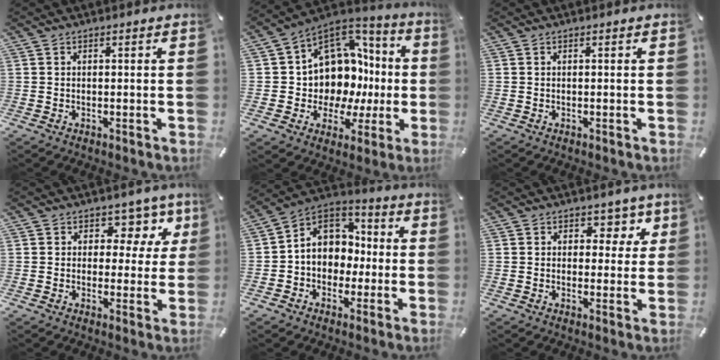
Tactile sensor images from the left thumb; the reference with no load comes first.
{"total": 11.9, "force": [2.0, 10.8, 4.4], "torque": [-0.060, -0.061, 0.054]}
{"total": 0.0}
{"total": 8.2, "force": [3.3, 6.2, 4.2], "torque": [-0.040, -0.028, 0.052]}
{"total": 9.9, "force": [0.4, 9.2, 3.6], "torque": [-0.087, 0.005, 0.011]}
{"total": 5.6, "force": [2.2, 4.5, 2.5], "torque": [-0.005, -0.012, 0.029]}